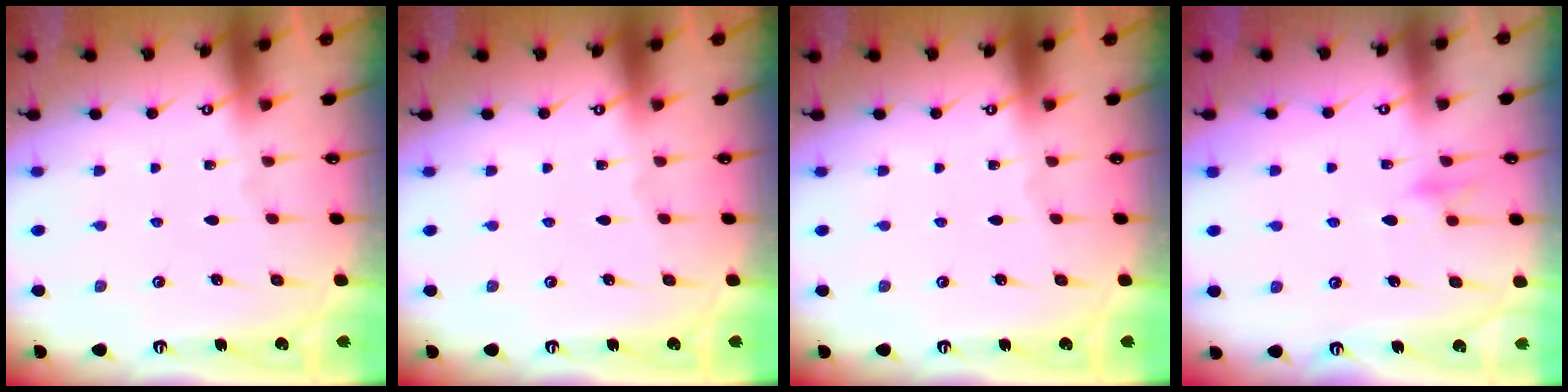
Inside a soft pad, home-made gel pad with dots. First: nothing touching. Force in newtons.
{"total": 0.0}
{"total": 0.0}
{"total": 9.7, "press": 9.7, "slide": 0.6}